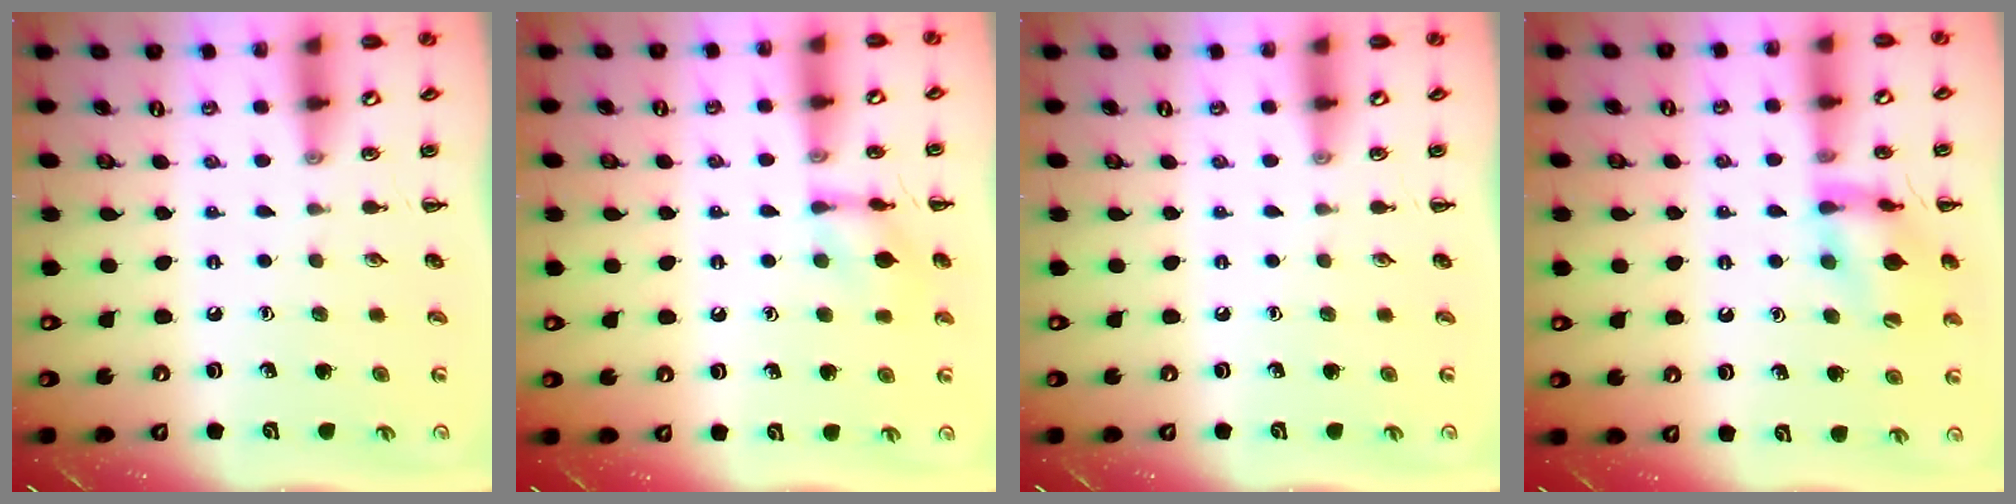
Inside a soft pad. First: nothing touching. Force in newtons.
{"total": 8.7, "press": 8.7, "slide": 0.5}
{"total": 0.0}
{"total": 16.0, "press": 15.8, "slide": 2.3}